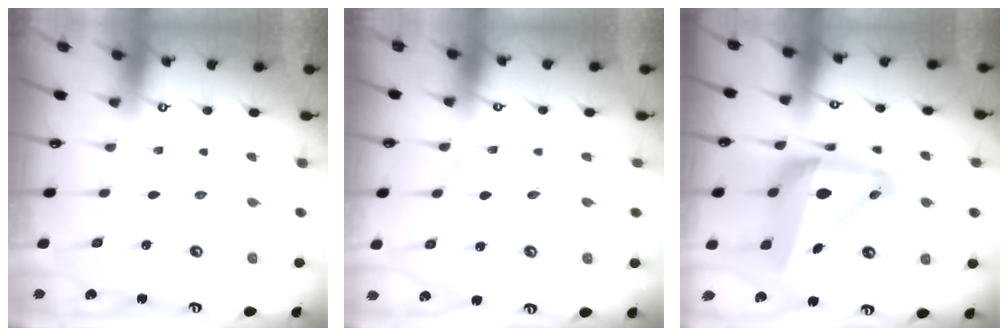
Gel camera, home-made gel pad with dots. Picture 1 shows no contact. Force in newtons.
{"total": 2.7, "press": 2.6, "slide": 0.9}
{"total": 19.5, "press": 19.2, "slide": 3.2}